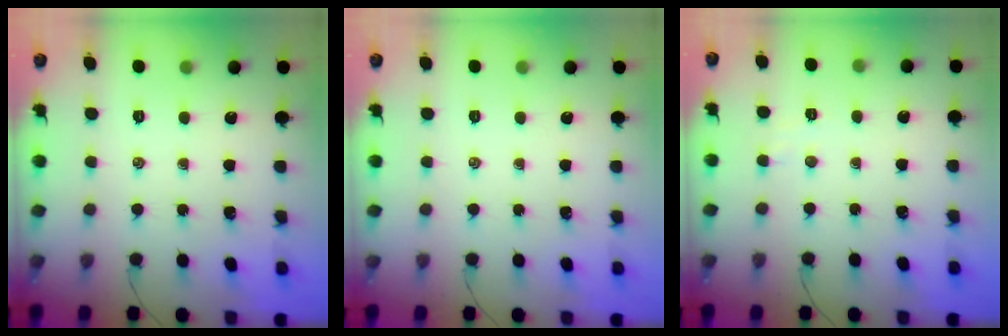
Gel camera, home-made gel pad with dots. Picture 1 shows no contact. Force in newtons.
{"total": 0.0}
{"total": 3.3, "press": 3.2, "slide": 0.9}